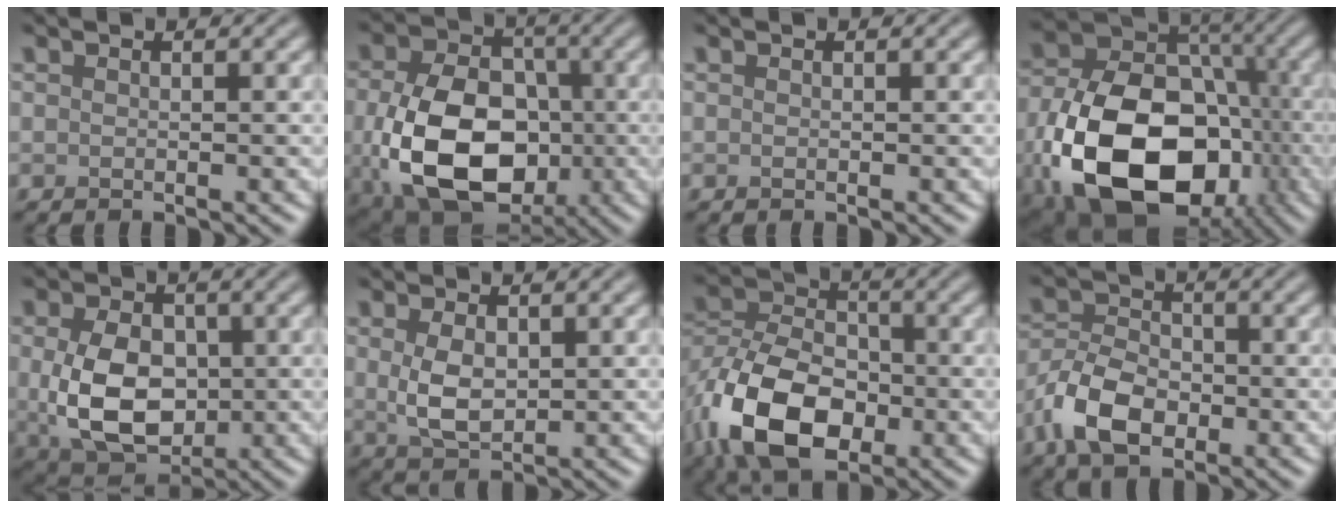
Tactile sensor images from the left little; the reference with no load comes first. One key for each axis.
{"total": 13.5, "fx": -2.3, "fy": 9.5, "fz": 9.3, "tx": -0.189, "ty": -0.043, "tz": -0.035}
{"total": 0.0}
{"total": 17.4, "fx": -5.6, "fy": 11.7, "fz": 11.6, "tx": -0.220, "ty": -0.043, "tz": -0.091}
{"total": 8.5, "fx": -0.3, "fy": 5.9, "fz": 6.1, "tx": -0.130, "ty": -0.014, "tz": 0.003}
{"total": 3.9, "fx": 0.4, "fy": 2.4, "fz": 3.1, "tx": -0.070, "ty": -0.002, "tz": 0.014}
{"total": 10.9, "fx": -4.5, "fy": 6.8, "fz": 7.2, "tx": -0.153, "ty": -0.004, "tz": -0.093}
{"total": 6.4, "fx": -2.9, "fy": 3.9, "fz": 4.1, "tx": -0.083, "ty": 0.003, "tz": -0.063}